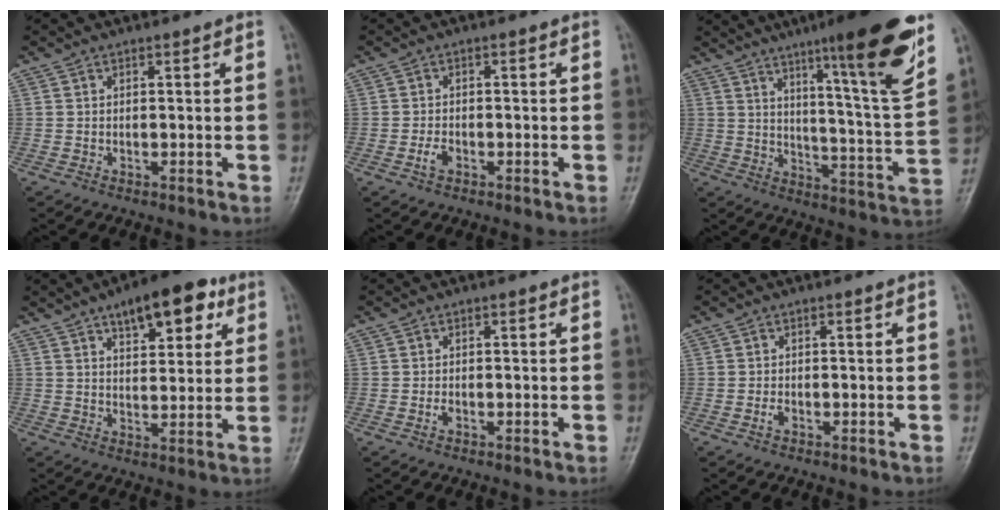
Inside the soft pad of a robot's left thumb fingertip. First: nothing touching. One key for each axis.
{"total": 2.0, "fx": -1.0, "fy": 1.2, "fz": 1.3, "tx": -0.028, "ty": 0.006, "tz": -0.020}
{"total": 19.8, "fx": 11.8, "fy": 1.6, "fz": 15.9, "tx": -0.204, "ty": -0.063, "tz": 0.174}
{"total": 12.4, "fx": 6.6, "fy": 5.6, "fz": 8.9, "tx": -0.092, "ty": -0.016, "tz": 0.092}
{"total": 0.9, "fx": -0.4, "fy": 0.5, "fz": 0.6, "tx": -0.013, "ty": 0.001, "tz": -0.008}
{"total": 1.2, "fx": -0.5, "fy": 0.7, "fz": 0.8, "tx": -0.017, "ty": 0.002, "tz": -0.011}